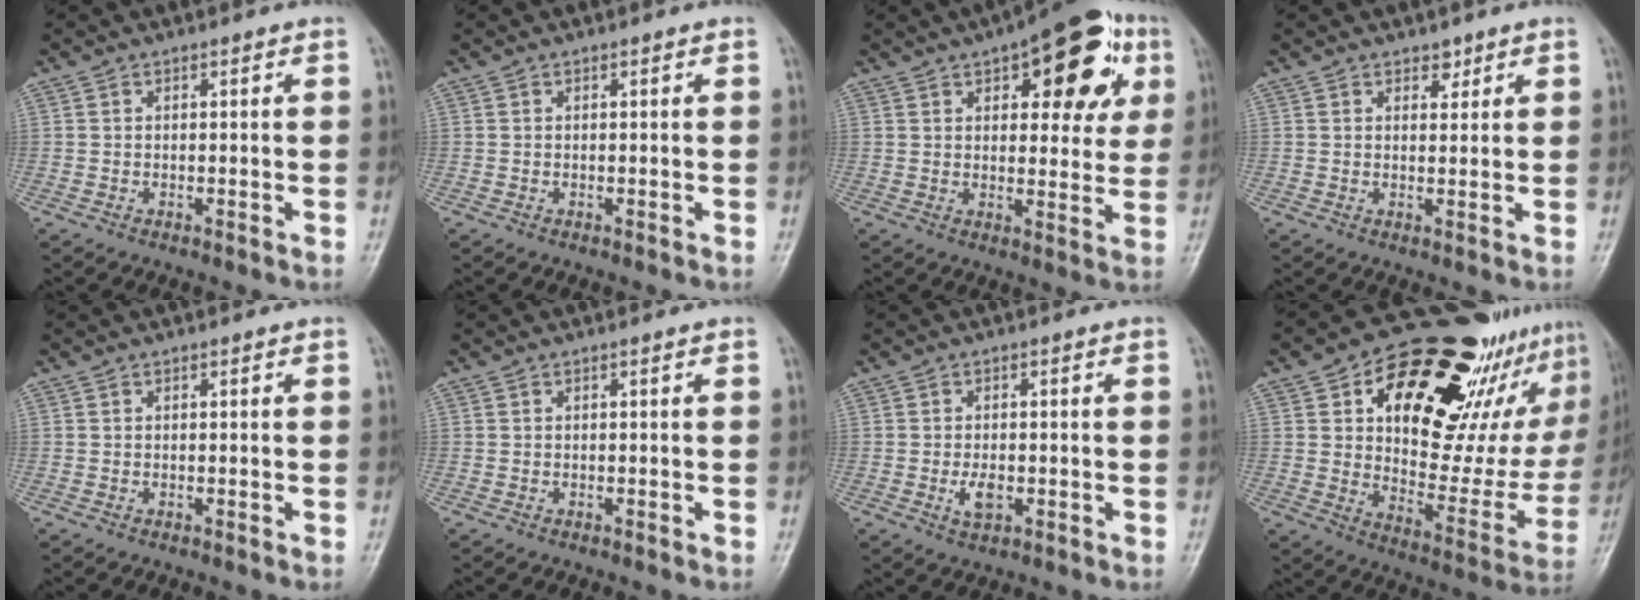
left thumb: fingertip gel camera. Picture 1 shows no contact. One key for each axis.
{"total": 0.0}
{"total": 18.0, "fx": 7.8, "fy": 8.3, "fz": 14.0, "tx": -0.131, "ty": -0.006, "tz": 0.097}
{"total": 2.2, "fx": 1.5, "fy": 1.3, "fz": 0.8, "tx": 0.005, "ty": -0.009, "tz": 0.021}
{"total": 0.0}
{"total": 0.0}
{"total": 3.4, "fx": -0.8, "fy": 2.0, "fz": 2.7, "tx": -0.046, "ty": -0.003, "tz": -0.013}
{"total": 32.1, "fx": 17.3, "fy": 14.8, "fz": 22.6, "tx": -0.276, "ty": -0.023, "tz": 0.268}